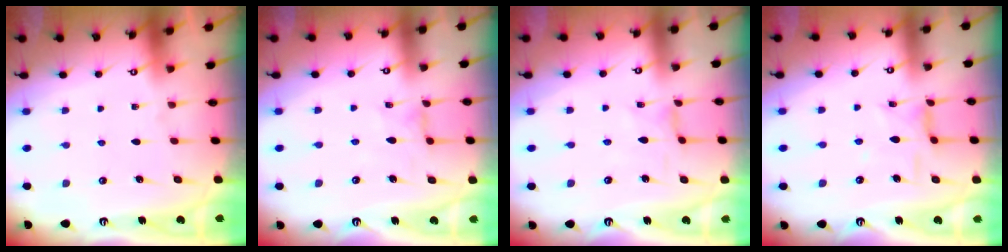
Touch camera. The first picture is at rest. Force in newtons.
{"total": 0.6, "press": 0.6, "slide": 0.3}
{"total": 0.0}
{"total": 7.0, "press": 7.0, "slide": 0.4}